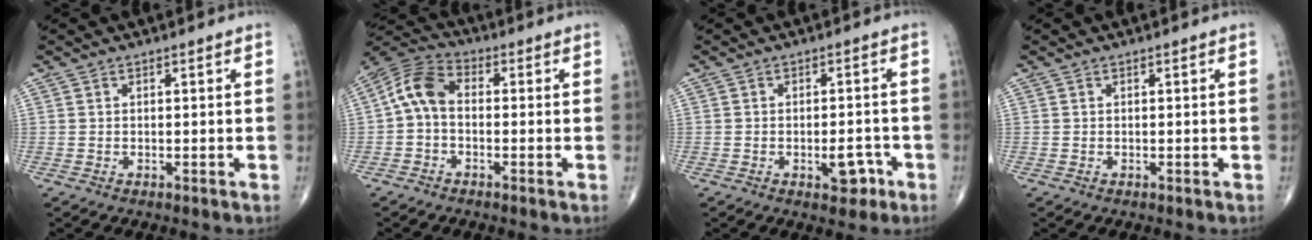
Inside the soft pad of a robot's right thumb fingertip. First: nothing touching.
{"total": 7.7, "force": [-0.4, 4.9, 5.9], "torque": [-0.109, 0.027, -0.024]}
{"total": 4.4, "force": [-1.9, 2.3, 3.3], "torque": [-0.029, 0.010, -0.022]}
{"total": 0.0}